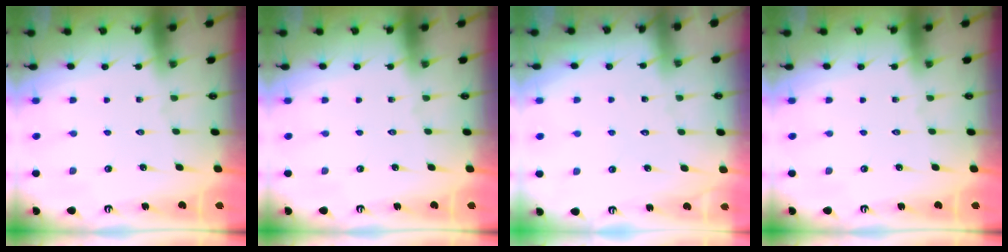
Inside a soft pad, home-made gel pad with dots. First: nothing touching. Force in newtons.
{"total": 0.0}
{"total": 5.2, "press": 5.1, "slide": 0.5}
{"total": 0.0}